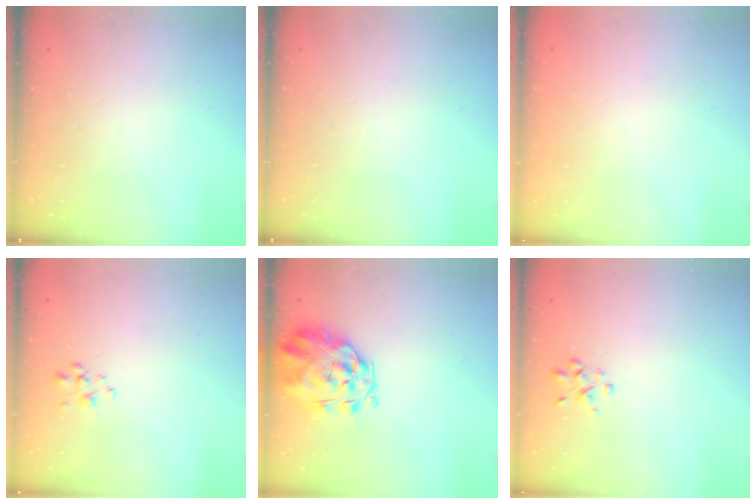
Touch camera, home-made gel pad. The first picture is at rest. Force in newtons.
{"total": 0.0}
{"total": 1.8, "press": 1.8, "slide": 0.2}
{"total": 1.7, "press": 1.5, "slide": 0.8}
{"total": 3.4, "press": 3.0, "slide": 1.6}
{"total": 1.8, "press": 1.8, "slide": 0.5}